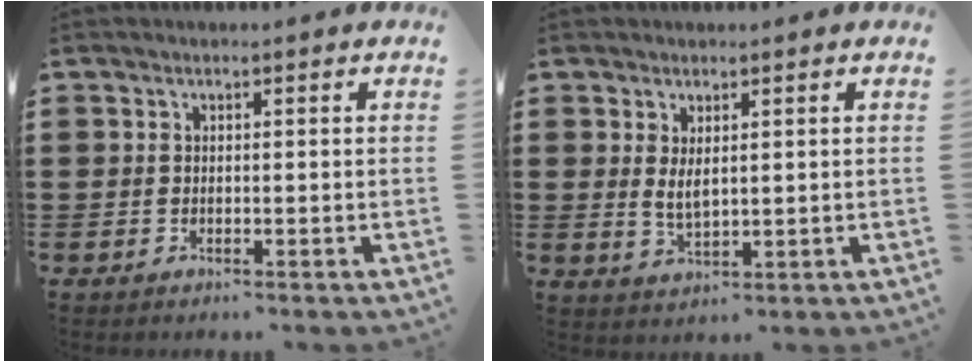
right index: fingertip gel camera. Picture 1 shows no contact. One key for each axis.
{"total": 2.9, "fx": 0.9, "fy": 1.1, "fz": 2.5, "tx": -0.049, "ty": 0.003, "tz": 0.017}